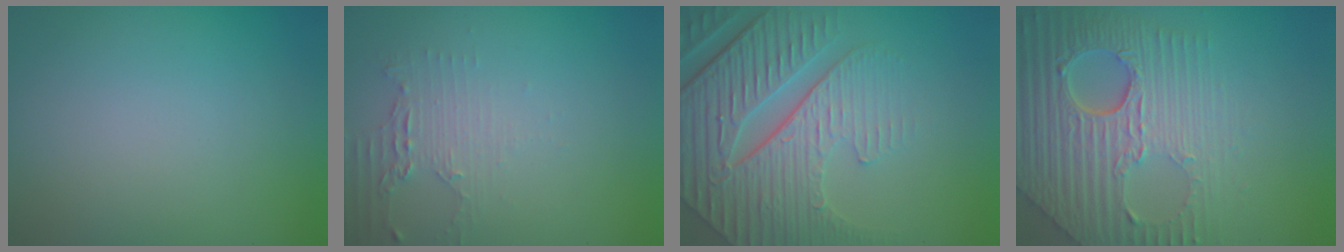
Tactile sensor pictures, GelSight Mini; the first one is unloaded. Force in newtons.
{"total": 2.3, "press": 1.7, "slide": 1.5}
{"total": 7.5, "press": 6.0, "slide": 4.6}
{"total": 8.7, "press": 6.0, "slide": 6.3}